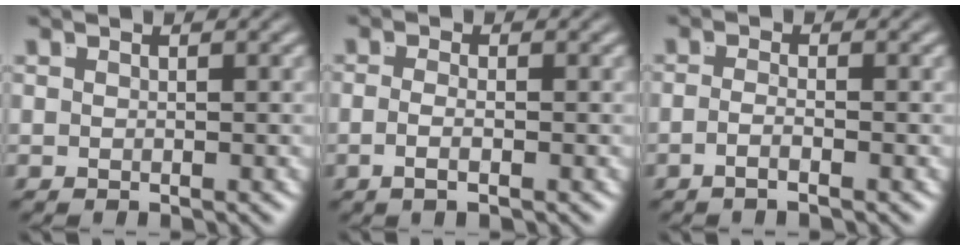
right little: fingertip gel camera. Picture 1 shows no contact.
{"total": 1.9, "force": [-1.1, -0.4, 1.5], "torque": [-0.032, -0.010, -0.014]}
{"total": 2.0, "force": [-1.5, -0.6, 1.2], "torque": [-0.025, -0.010, -0.023]}